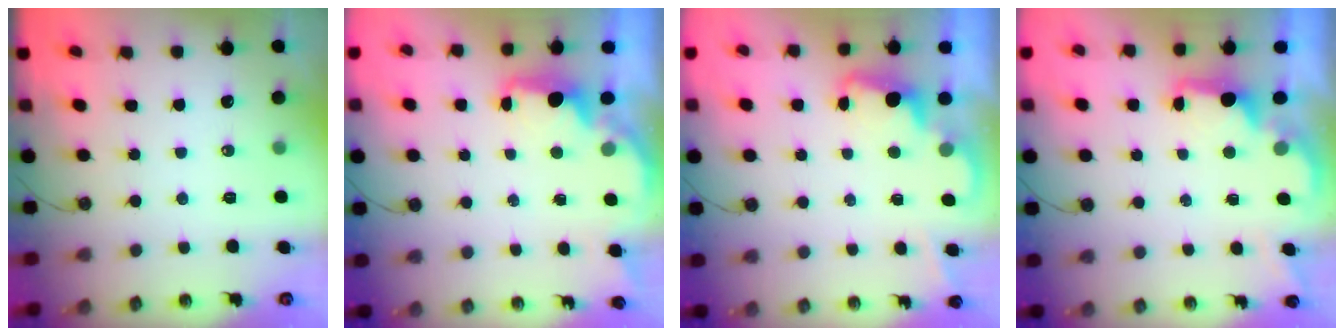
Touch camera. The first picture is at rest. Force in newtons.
{"total": 2.3, "press": 2.1, "slide": 0.8}
{"total": 2.3, "press": 2.3, "slide": 0.5}
{"total": 2.1, "press": 1.9, "slide": 0.8}